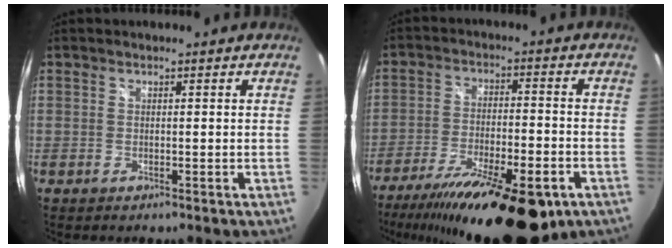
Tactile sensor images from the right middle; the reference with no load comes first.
{"total": 22.4, "force": [-15.4, 6.6, 14.9], "torque": [-0.270, -0.049, -0.238]}